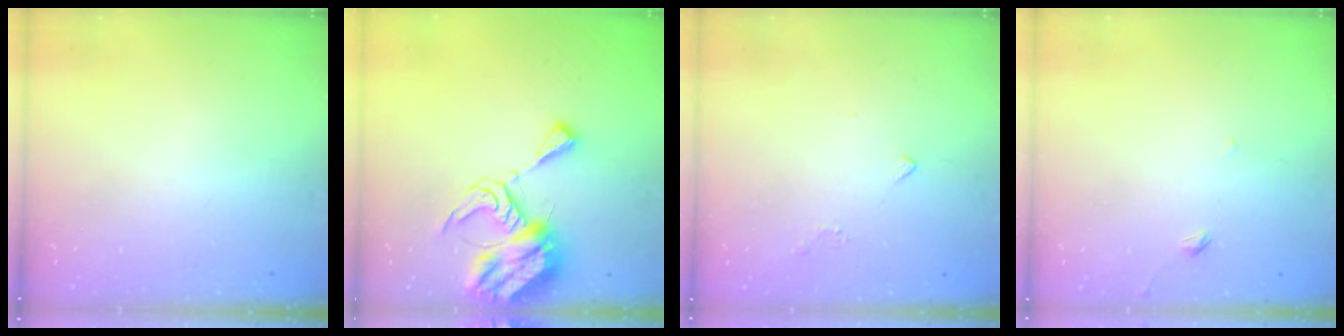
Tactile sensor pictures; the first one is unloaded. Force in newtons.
{"total": 12.4, "press": 12.3, "slide": 1.2}
{"total": 2.0, "press": 1.9, "slide": 0.5}
{"total": 2.0, "press": 1.9, "slide": 0.5}